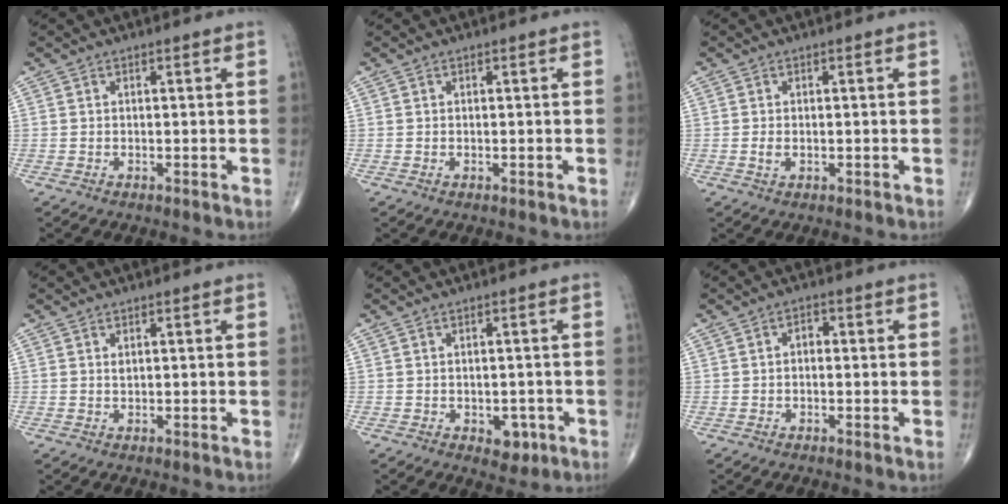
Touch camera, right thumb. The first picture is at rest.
{"total": 0.0}
{"total": 1.4, "force": [-0.2, 0.8, 1.1], "torque": [-0.026, -0.001, -0.005]}
{"total": 0.6, "force": [0.3, 0.2, 0.4], "torque": [-0.003, -0.001, 0.006]}
{"total": 3.7, "force": [-1.4, 2.5, 2.4], "torque": [-0.010, 0.004, -0.013]}
{"total": 1.8, "force": [0.0, 1.2, 1.3], "torque": [-0.012, 0.008, -0.005]}